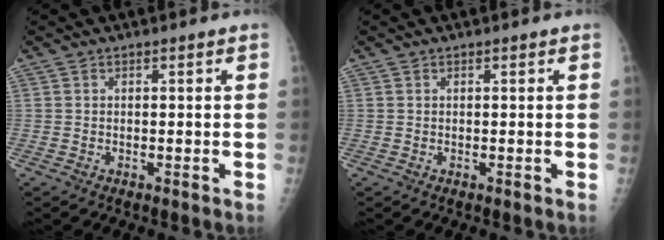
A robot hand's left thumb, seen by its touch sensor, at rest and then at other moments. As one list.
[{"total": 0.0}]